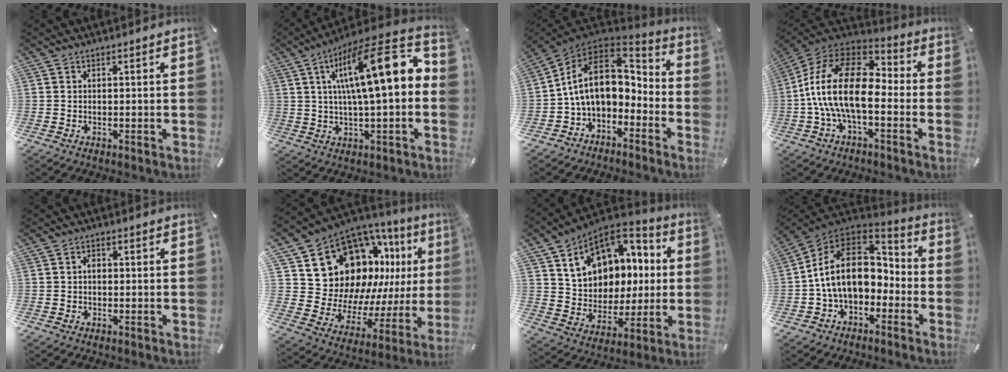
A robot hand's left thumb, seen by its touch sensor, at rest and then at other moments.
{"total": 18.7, "force": [4.8, 4.7, 17.5], "torque": [-0.277, -0.022, 0.064]}
{"total": 15.1, "force": [0.5, 10.3, 11.0], "torque": [-0.204, 0.005, 0.012]}
{"total": 19.9, "force": [-2.6, 10.7, 16.6], "torque": [-0.328, 0.023, -0.040]}
{"total": 1.6, "force": [-0.2, 1.2, 1.1], "torque": [-0.023, 0.006, -0.006]}
{"total": 17.7, "force": [9.8, 12.9, 7.3], "torque": [-0.112, -0.094, 0.202]}
{"total": 14.8, "force": [4.7, 12.2, 6.9], "torque": [-0.107, -0.023, 0.095]}
{"total": 17.3, "force": [0.0, 12.4, 12.1], "torque": [-0.237, 0.011, -0.001]}